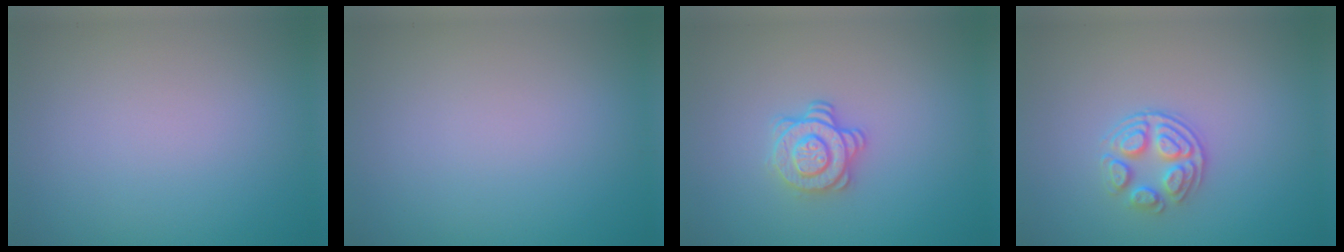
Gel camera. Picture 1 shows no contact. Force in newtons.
{"total": 0.0}
{"total": 3.0, "press": 2.6, "slide": 1.4}
{"total": 3.0, "press": 2.6, "slide": 1.5}